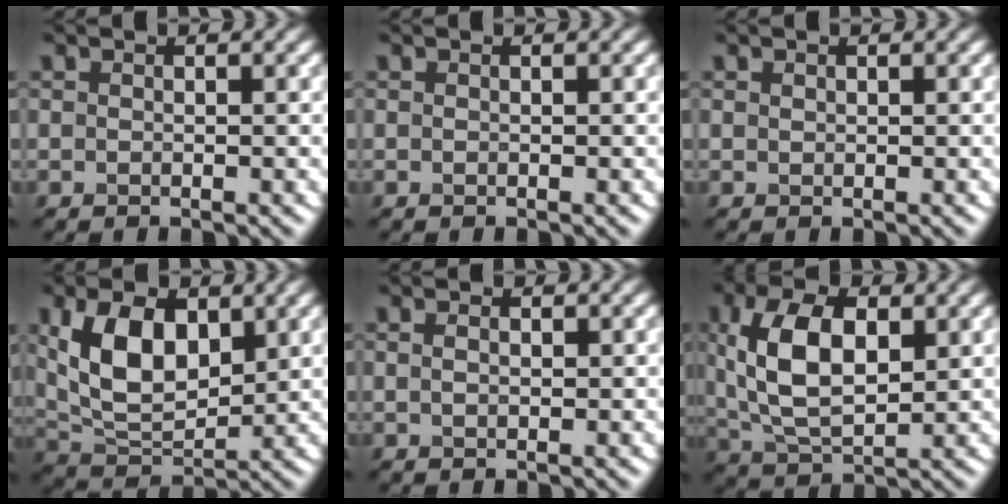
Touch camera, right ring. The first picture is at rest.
{"total": 0.0}
{"total": 0.0}
{"total": 8.1, "force": [2.3, 4.7, 6.2], "torque": [-0.124, 0.000, 0.043]}
{"total": 1.3, "force": [0.4, 0.8, 0.9], "torque": [-0.014, 0.001, 0.004]}
{"total": 8.4, "force": [2.0, 4.6, 6.8], "torque": [-0.141, 0.006, 0.035]}